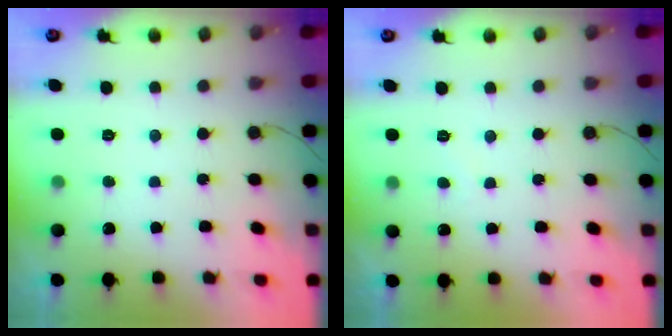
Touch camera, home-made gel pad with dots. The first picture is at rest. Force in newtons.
{"total": 1.6, "press": 1.5, "slide": 0.4}